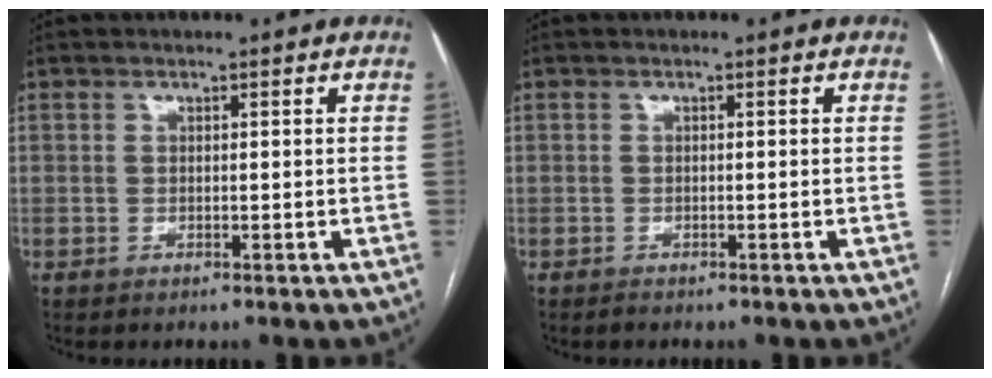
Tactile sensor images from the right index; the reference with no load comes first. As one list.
[{"total": 0.5, "force": [-0.5, 0.1, 0.2], "torque": [-0.006, 0.000, -0.008]}]